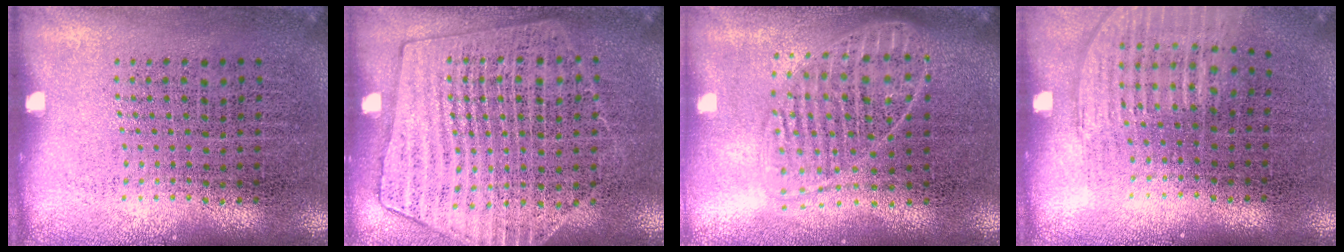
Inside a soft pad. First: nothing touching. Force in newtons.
{"total": 1.4, "press": 1.4, "slide": 0.3}
{"total": 1.7, "press": 1.4, "slide": 1.0}
{"total": 1.2, "press": 1.1, "slide": 0.4}